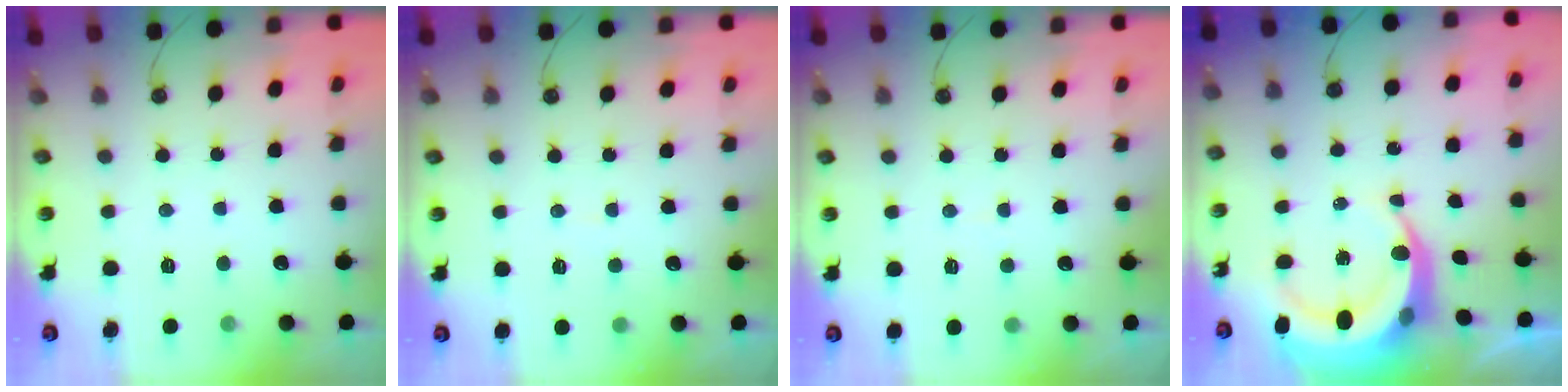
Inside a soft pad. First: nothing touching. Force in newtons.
{"total": 4.1, "press": 4.0, "slide": 1.0}
{"total": 2.8, "press": 2.6, "slide": 1.0}
{"total": 9.9, "press": 9.8, "slide": 1.3}